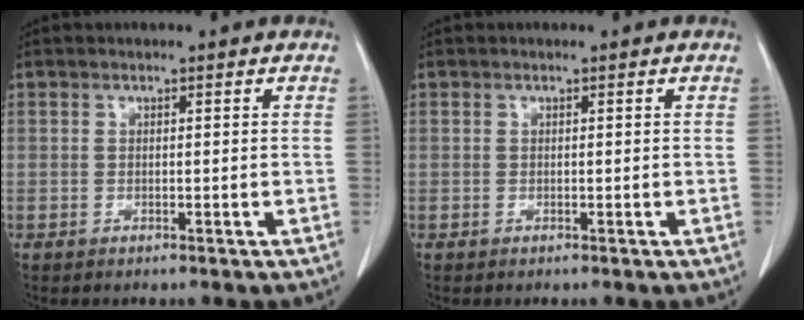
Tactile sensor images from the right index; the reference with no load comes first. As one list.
[{"total": 0.0}]